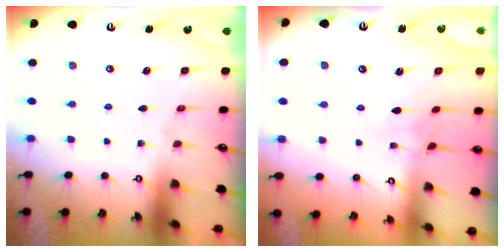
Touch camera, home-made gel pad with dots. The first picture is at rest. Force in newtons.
{"total": 2.4, "press": 2.3, "slide": 0.7}